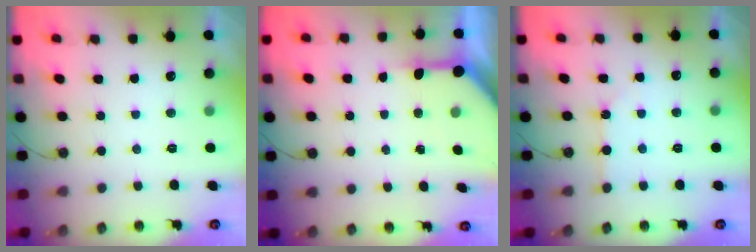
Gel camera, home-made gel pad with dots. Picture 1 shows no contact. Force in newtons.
{"total": 7.2, "press": 7.2, "slide": 0.5}
{"total": 2.1, "press": 2.1, "slide": 0.4}